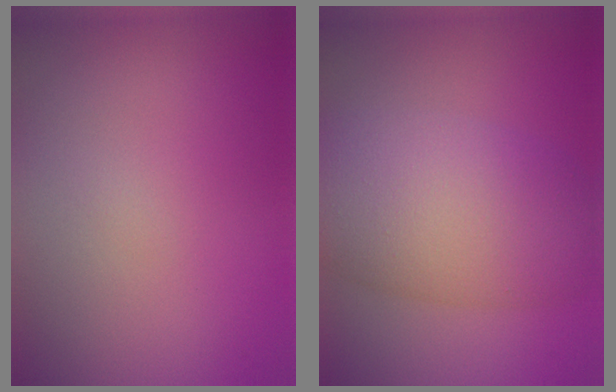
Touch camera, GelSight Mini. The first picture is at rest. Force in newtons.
{"total": 8.9, "press": 8.9, "slide": 0.5}